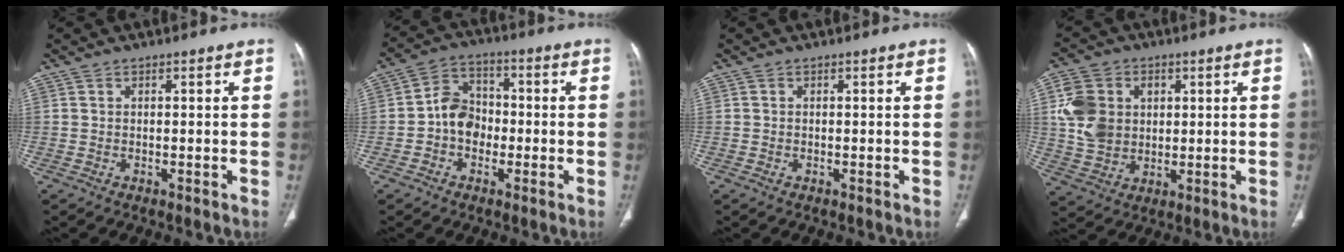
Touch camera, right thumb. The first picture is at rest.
{"total": 7.6, "force": [-1.5, 6.2, 4.1], "torque": [-0.044, 0.029, -0.040]}
{"total": 0.0}
{"total": 11.3, "force": [2.1, 9.3, 6.2], "torque": [-0.100, 0.000, 0.043]}